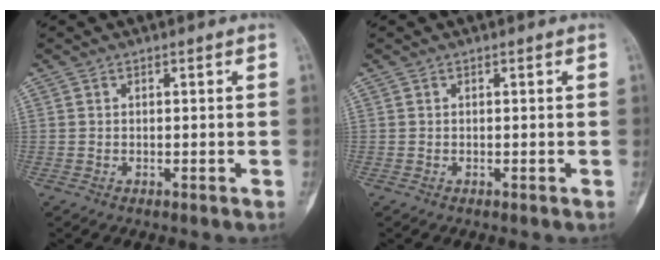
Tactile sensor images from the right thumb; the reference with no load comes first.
{"total": 0.0}